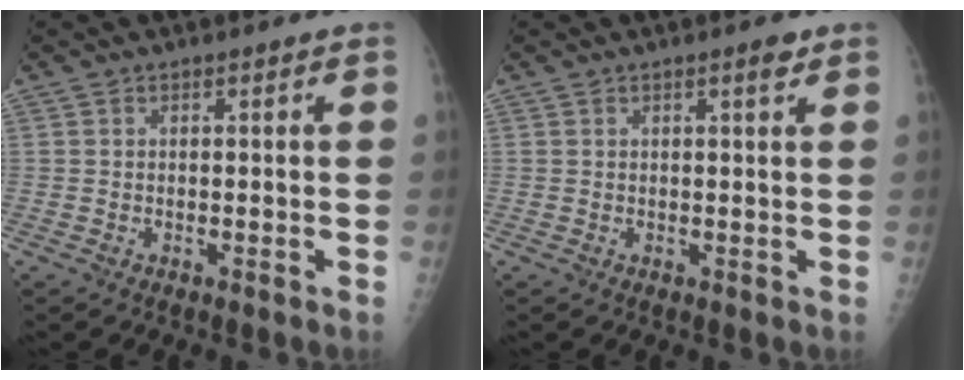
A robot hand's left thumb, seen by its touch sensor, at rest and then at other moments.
{"total": 1.5, "force": [0.9, 0.3, 1.1], "torque": [-0.016, -0.004, 0.013]}